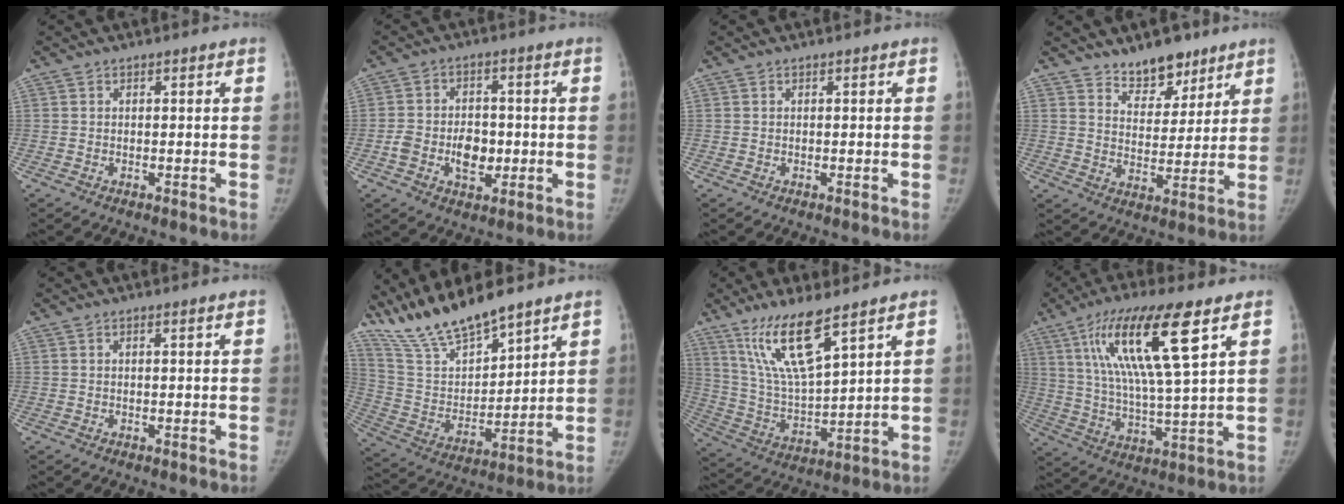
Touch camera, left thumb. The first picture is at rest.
{"total": 7.5, "force": [-1.6, 5.1, 5.3], "torque": [-0.069, 0.011, -0.023]}
{"total": 0.0}
{"total": 8.9, "force": [7.0, 4.4, 3.3], "torque": [-0.018, -0.050, 0.117]}
{"total": 0.8, "force": [0.5, -0.2, 0.6], "torque": [-0.018, -0.001, 0.013]}
{"total": 16.1, "force": [13.9, 3.5, 7.3], "torque": [-0.120, -0.062, 0.273]}
{"total": 14.0, "force": [9.2, 2.9, 10.2], "torque": [-0.190, -0.051, 0.194]}
{"total": 18.3, "force": [8.3, 3.0, 16.0], "torque": [-0.302, -0.028, 0.148]}